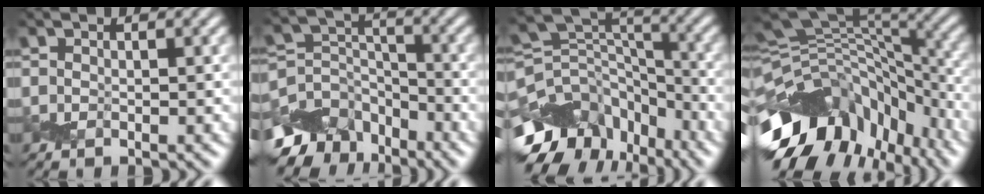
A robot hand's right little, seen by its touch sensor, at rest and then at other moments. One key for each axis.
{"total": 6.9, "fx": -4.5, "fy": 4.4, "fz": 2.8, "tx": -0.044, "ty": 0.002, "tz": -0.098}
{"total": 11.9, "fx": -7.5, "fy": 8.0, "fz": 4.7, "tx": -0.104, "ty": 0.010, "tz": -0.100}
{"total": 13.9, "fx": -8.4, "fy": 8.1, "fz": 7.5, "tx": -0.152, "ty": 0.025, "tz": -0.141}